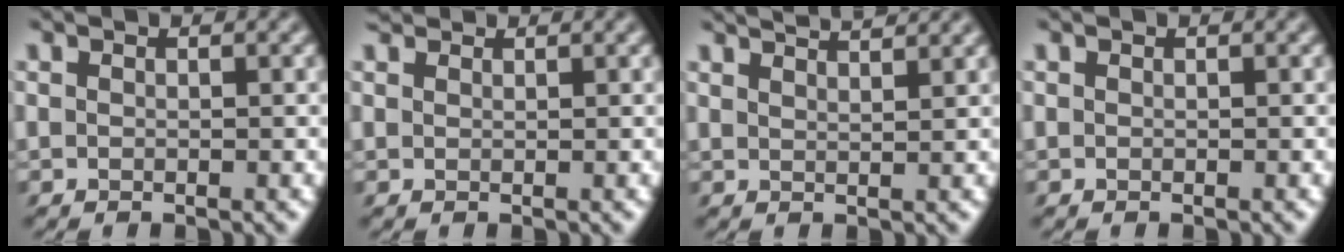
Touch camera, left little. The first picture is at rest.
{"total": 1.8, "force": [1.3, 1.2, 0.4], "torque": [-0.028, 0.010, 0.025]}
{"total": 4.4, "force": [4.0, 0.3, 1.7], "torque": [-0.038, 0.023, 0.047]}
{"total": 0.0}